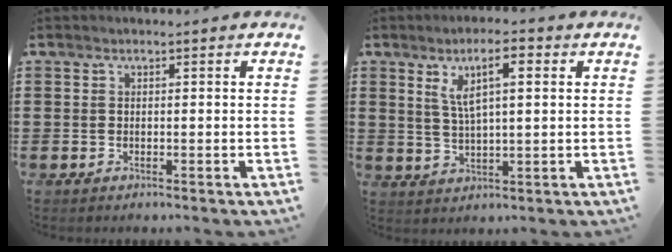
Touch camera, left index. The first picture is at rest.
{"total": 6.7, "force": [2.8, 2.1, 5.8], "torque": [-0.120, 0.011, 0.045]}